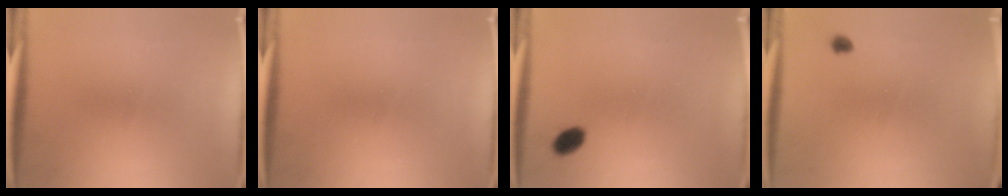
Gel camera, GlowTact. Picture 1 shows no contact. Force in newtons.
{"total": 0.0}
{"total": 3.3}
{"total": 1.1}